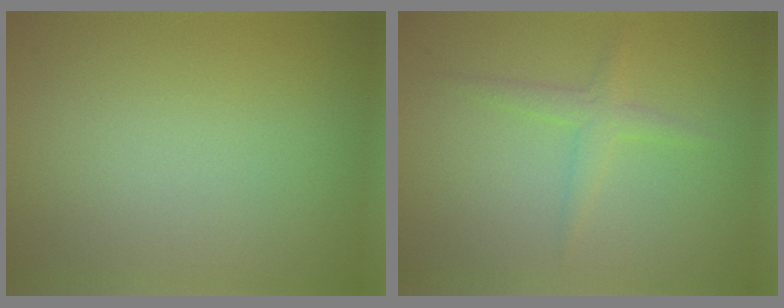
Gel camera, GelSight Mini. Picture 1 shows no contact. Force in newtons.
{"total": 1.7, "press": 1.7, "slide": 0.0}